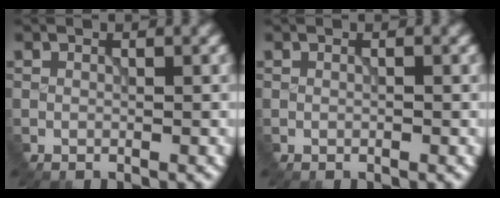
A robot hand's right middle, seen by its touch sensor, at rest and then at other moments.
{"total": 0.0}